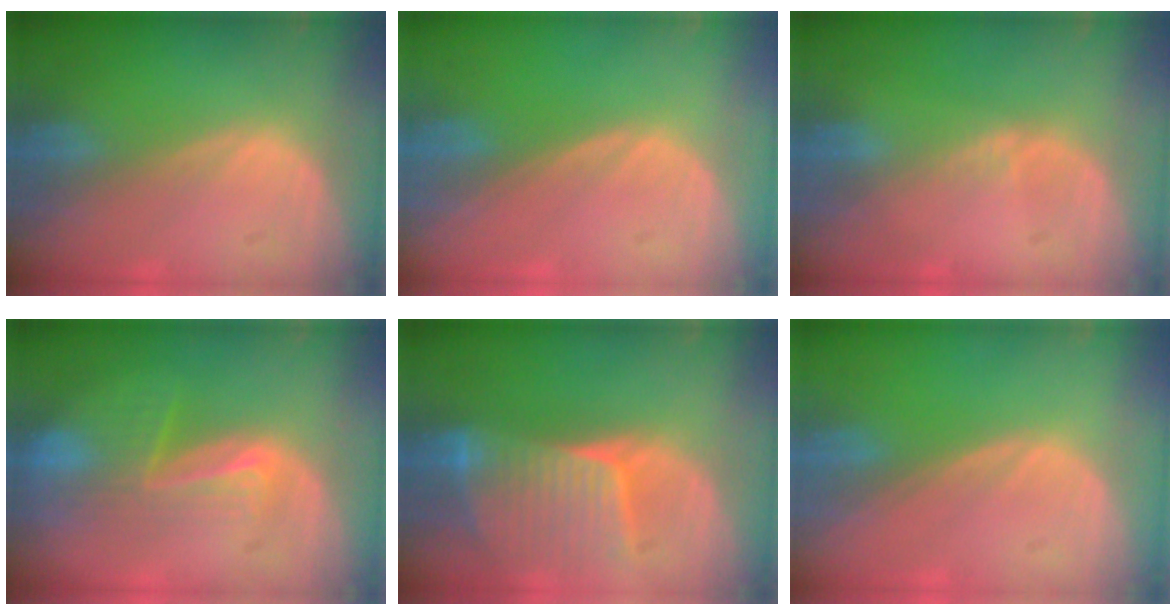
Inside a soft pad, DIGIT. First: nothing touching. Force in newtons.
{"total": 0.0}
{"total": 0.6, "press": 0.6, "slide": 0.2}
{"total": 8.2, "press": 7.1, "slide": 4.1}
{"total": 8.1, "press": 7.8, "slide": 2.3}
{"total": 0.0}